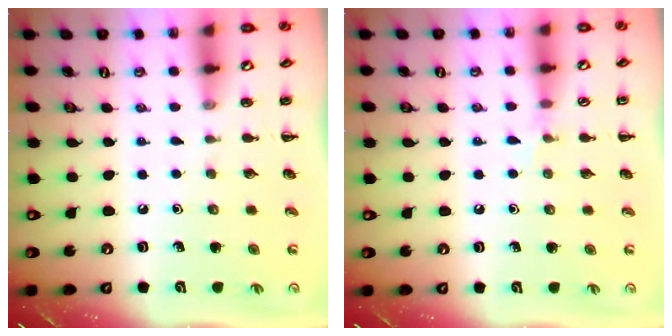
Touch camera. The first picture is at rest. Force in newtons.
{"total": 4.3, "press": 4.1, "slide": 1.2}